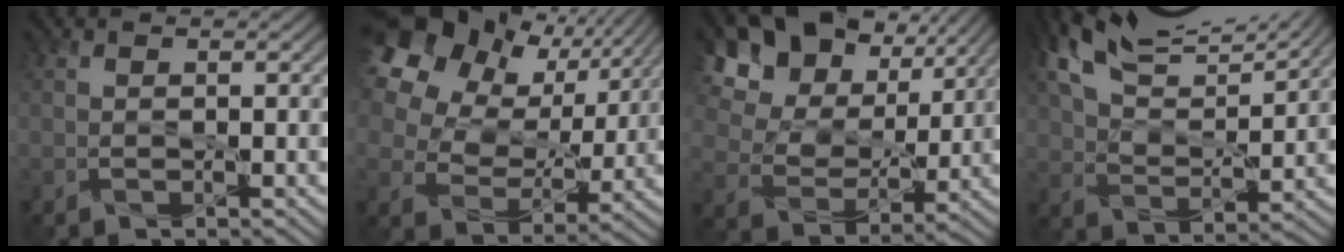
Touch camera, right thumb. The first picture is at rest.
{"total": 22.3, "force": [11.5, 15.7, 10.9], "torque": [-0.294, 0.069, 0.219]}
{"total": 17.5, "force": [10.4, 11.5, 8.0], "torque": [-0.222, 0.048, 0.219]}
{"total": 13.1, "force": [10.5, 4.2, 6.7], "torque": [-0.160, 0.020, 0.189]}